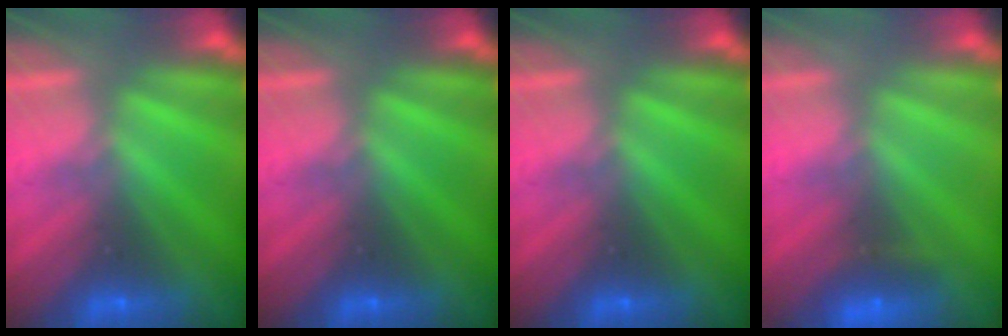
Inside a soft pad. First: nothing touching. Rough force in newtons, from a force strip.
{"total": 0.0}
{"total": 0.0}
{"total": 2.3}